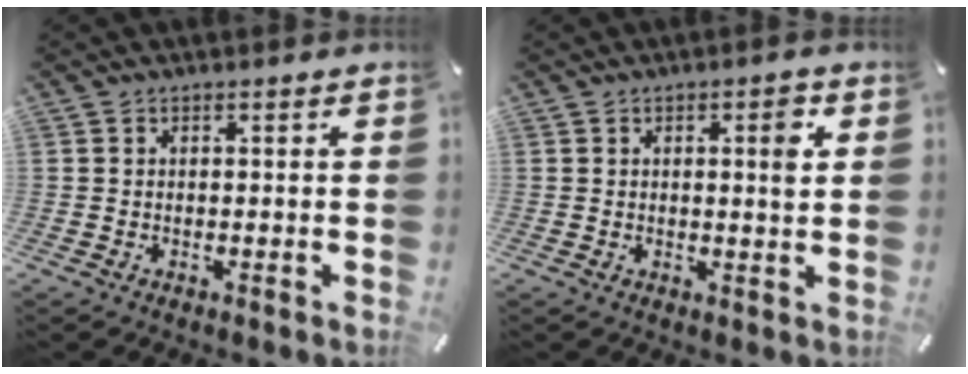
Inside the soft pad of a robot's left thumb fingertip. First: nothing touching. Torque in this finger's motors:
{"motor_torque": [0.14, -0.04, 0.17, 0.13, 0.05]}